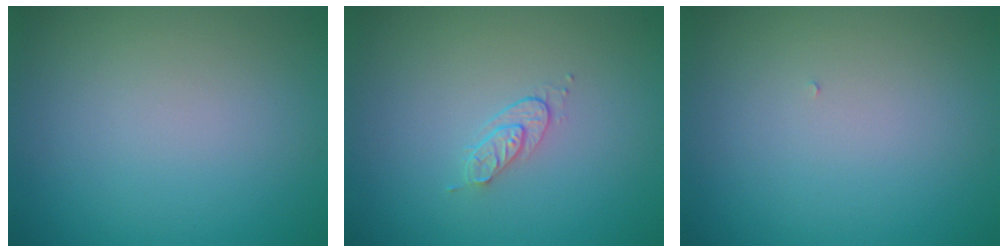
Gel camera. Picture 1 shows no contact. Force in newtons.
{"total": 1.5, "press": 0.8, "slide": 1.3}
{"total": 0.0}